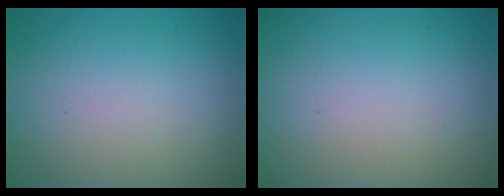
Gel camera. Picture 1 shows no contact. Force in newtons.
{"total": 0.0}